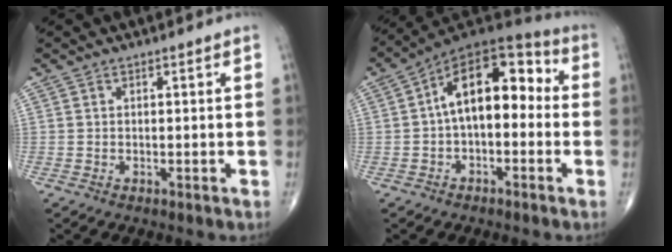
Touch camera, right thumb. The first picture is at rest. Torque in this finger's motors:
{"motor_torque": [1.26, 2.16, 0.79, -0.31, 0.10]}